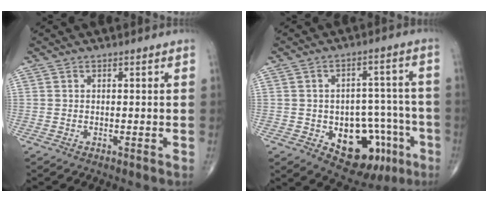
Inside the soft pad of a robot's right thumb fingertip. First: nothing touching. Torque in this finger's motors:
{"motor_torque": [3.44, 1.57, 0.62, -0.83, 0.19]}